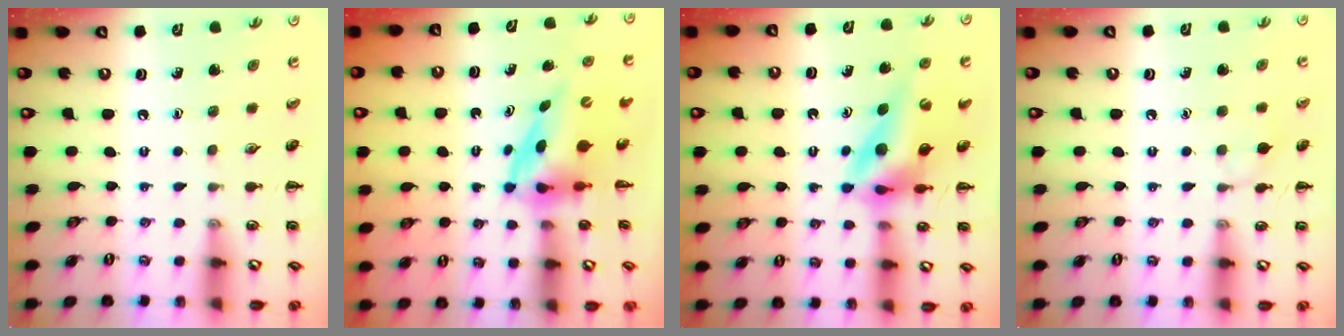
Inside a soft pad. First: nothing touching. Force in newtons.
{"total": 3.9, "press": 3.9, "slide": 0.8}
{"total": 11.4, "press": 10.7, "slide": 3.9}
{"total": 5.0, "press": 4.6, "slide": 1.9}